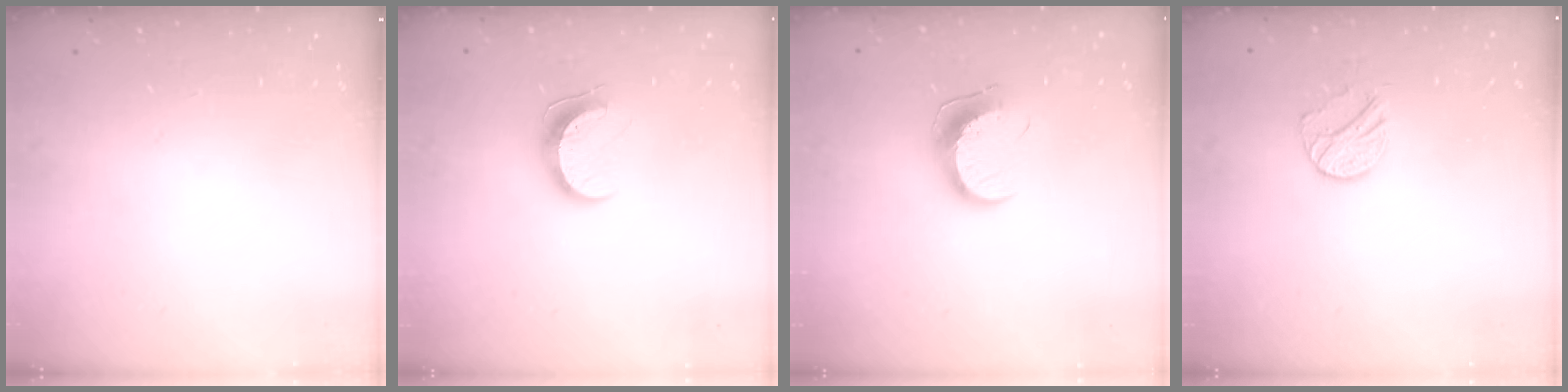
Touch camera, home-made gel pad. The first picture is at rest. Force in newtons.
{"total": 9.0, "press": 8.9, "slide": 0.7}
{"total": 10.5, "press": 10.5, "slide": 0.4}
{"total": 8.6, "press": 8.6, "slide": 0.1}